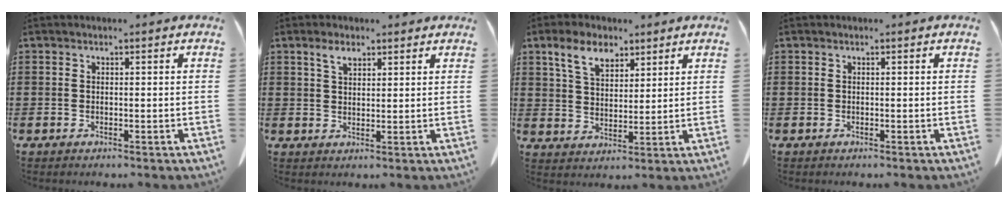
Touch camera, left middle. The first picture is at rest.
{"total": 3.3, "force": [2.2, 1.4, 2.1], "torque": [-0.039, 0.003, 0.037]}
{"total": 7.0, "force": [4.6, 3.8, 3.6], "torque": [-0.081, 0.005, 0.083]}
{"total": 0.0}